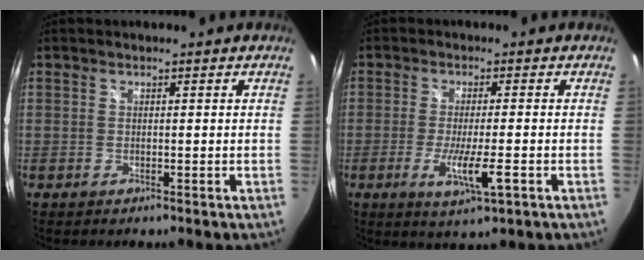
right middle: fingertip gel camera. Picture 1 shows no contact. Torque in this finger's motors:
{"motor_torque": [0.69, -0.61, 0.17, 0.09]}